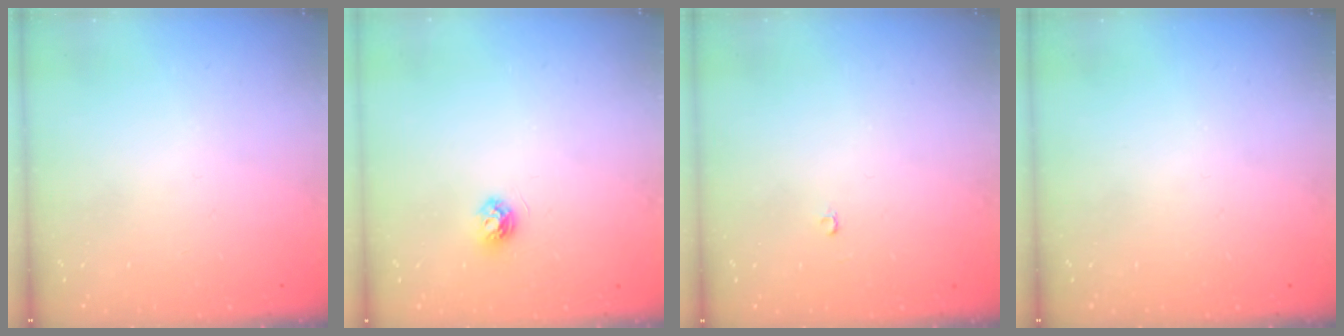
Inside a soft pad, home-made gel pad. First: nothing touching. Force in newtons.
{"total": 4.5, "press": 4.5, "slide": 0.7}
{"total": 2.1, "press": 2.1, "slide": 0.2}
{"total": 0.0}